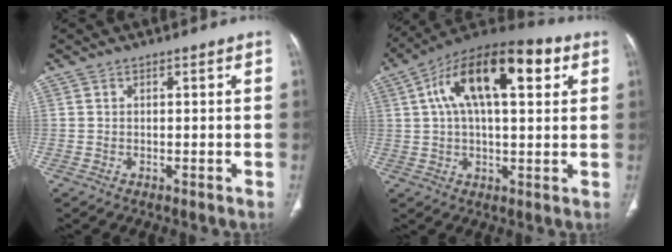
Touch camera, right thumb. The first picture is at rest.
{"total": 20.1, "force": [6.6, 8.7, 16.9], "torque": [-0.273, 0.028, 0.100]}